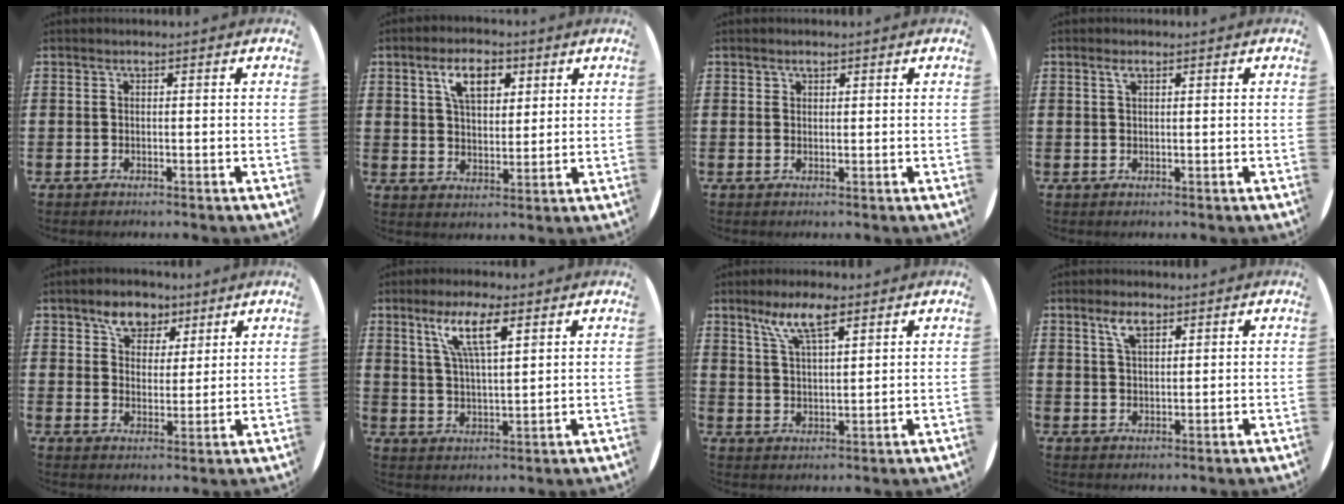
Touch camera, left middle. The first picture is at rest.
{"total": 6.5, "force": [3.6, 3.4, 4.3], "torque": [-0.074, 0.005, 0.058]}
{"total": 0.9, "force": [0.7, 0.5, 0.0], "torque": [0.005, -0.001, 0.013]}
{"total": 1.2, "force": [0.7, 0.5, 0.8], "torque": [-0.019, 0.004, 0.012]}
{"total": 5.6, "force": [4.1, 3.6, 1.3], "torque": [-0.029, 0.002, 0.074]}
{"total": 8.0, "force": [4.8, 2.1, 6.0], "torque": [-0.125, 0.001, 0.081]}
{"total": 7.4, "force": [4.9, 2.3, 5.0], "torque": [-0.104, -0.003, 0.085]}
{"total": 3.8, "force": [2.4, 1.7, 2.4], "torque": [-0.047, 0.005, 0.042]}